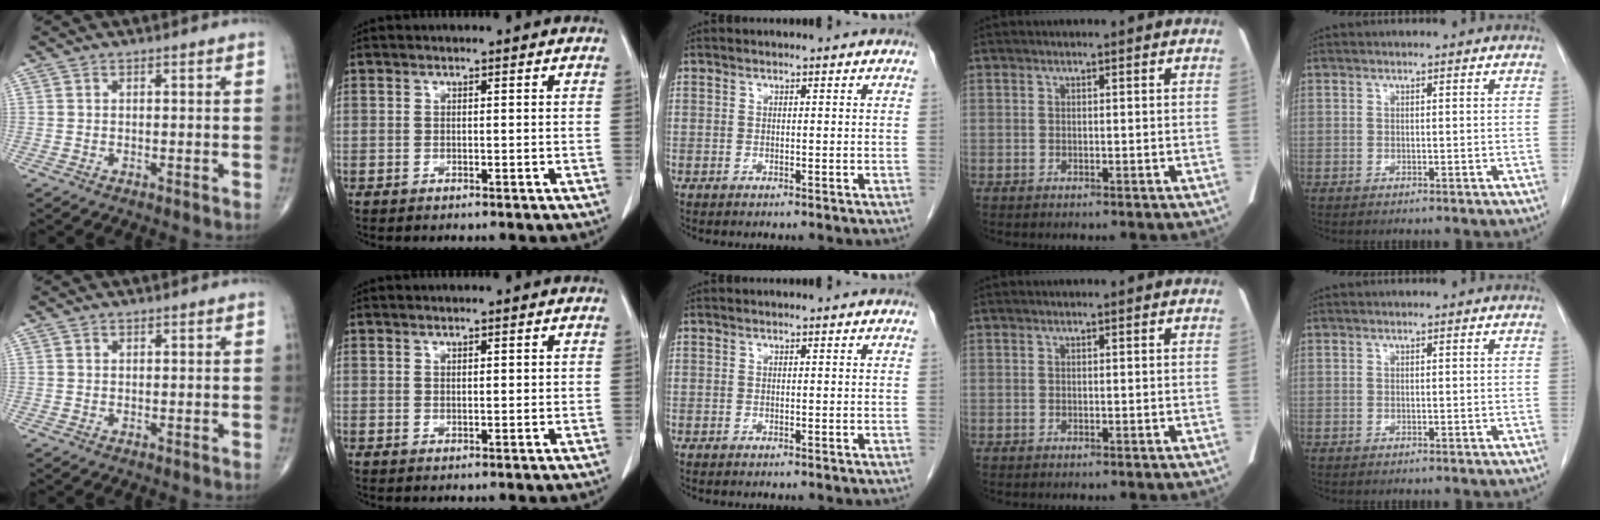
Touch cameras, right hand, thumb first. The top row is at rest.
{"thumb": {"total": 0.5, "force": [0.3, 0.4, 0.1], "torque": [0.001, -0.001, 0.004]}, "index": {"total": 1.3, "force": [0.5, 0.6, 1.1], "torque": [-0.020, -0.003, 0.008]}}